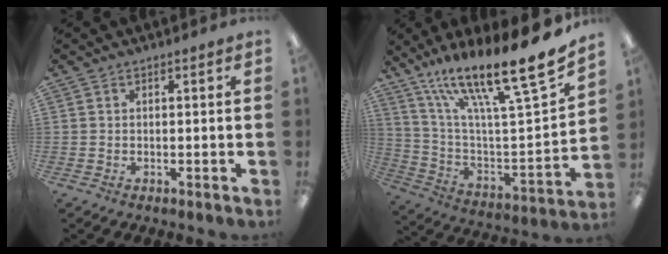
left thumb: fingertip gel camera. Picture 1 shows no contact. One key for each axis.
{"total": 21.1, "fx": 16.7, "fy": 2.2, "fz": 12.8, "tx": -0.196, "ty": -0.130, "tz": 0.263}